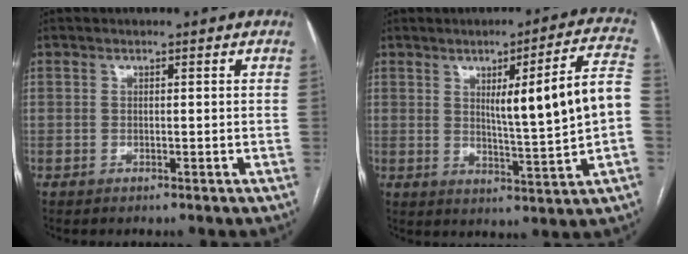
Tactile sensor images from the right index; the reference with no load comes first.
{"total": 12.6, "force": [1.2, -0.4, 12.5], "torque": [-0.179, 0.007, 0.022]}